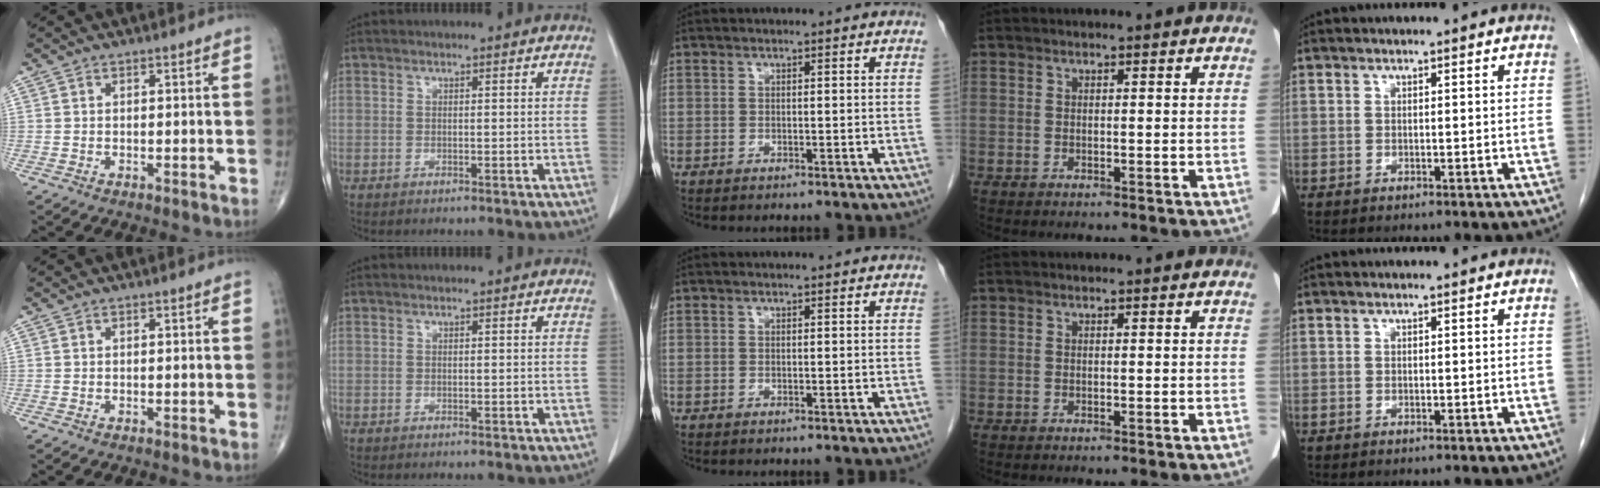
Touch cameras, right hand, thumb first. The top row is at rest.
{}